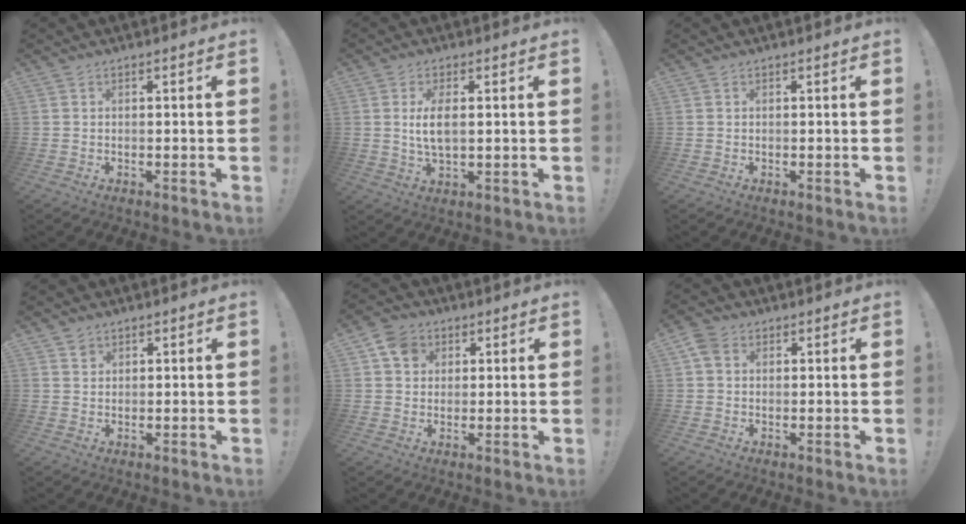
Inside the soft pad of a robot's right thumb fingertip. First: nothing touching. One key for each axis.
{"total": 6.2, "fx": 0.8, "fy": 2.4, "fz": 5.6, "tx": -0.108, "ty": -0.007, "tz": 0.009}
{"total": 0.0}
{"total": 1.6, "fx": 1.2, "fy": 1.1, "fz": 0.2, "tx": 0.008, "ty": -0.009, "tz": 0.020}
{"total": 7.1, "fx": 2.7, "fy": 6.0, "fz": 2.8, "tx": -0.039, "ty": -0.005, "tz": 0.055}
{"total": 4.4, "fx": 1.6, "fy": 3.2, "fz": 2.5, "tx": -0.047, "ty": 0.006, "tz": 0.033}